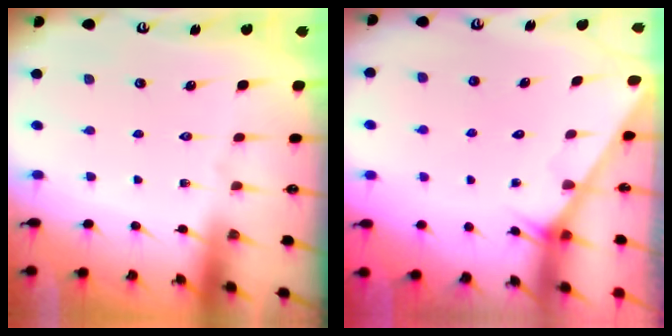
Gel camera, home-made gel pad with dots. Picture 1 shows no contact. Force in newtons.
{"total": 1.6, "press": 1.6, "slide": 0.1}